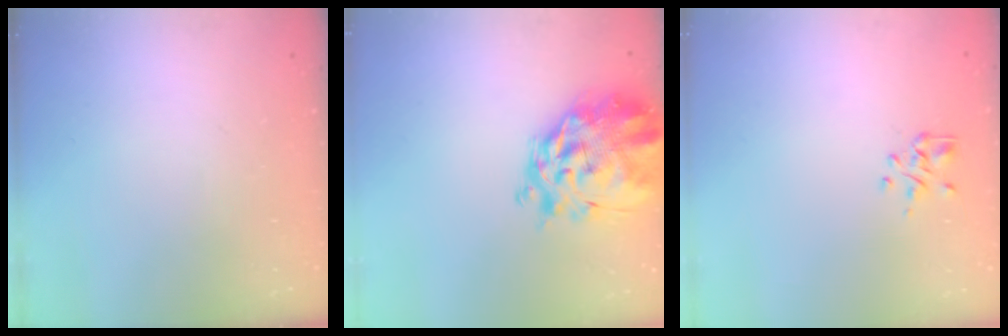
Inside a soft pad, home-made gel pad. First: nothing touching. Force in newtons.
{"total": 10.0, "press": 9.3, "slide": 3.7}
{"total": 1.7, "press": 1.6, "slide": 0.6}